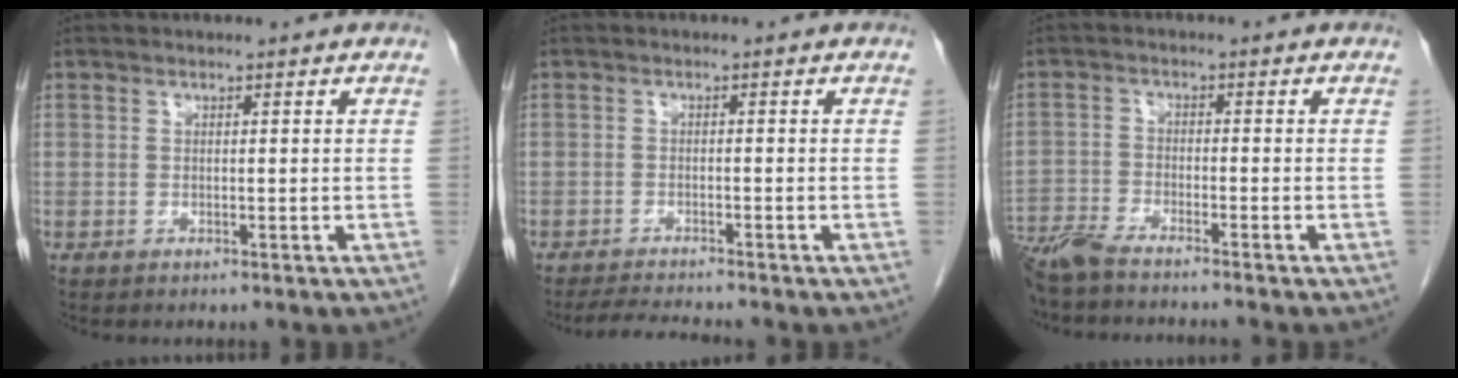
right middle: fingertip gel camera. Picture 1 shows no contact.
{"total": 4.2, "force": [-3.9, -0.3, 1.4], "torque": [-0.025, -0.018, -0.066]}
{"total": 7.8, "force": [-7.0, 0.1, 3.5], "torque": [-0.056, -0.022, -0.123]}